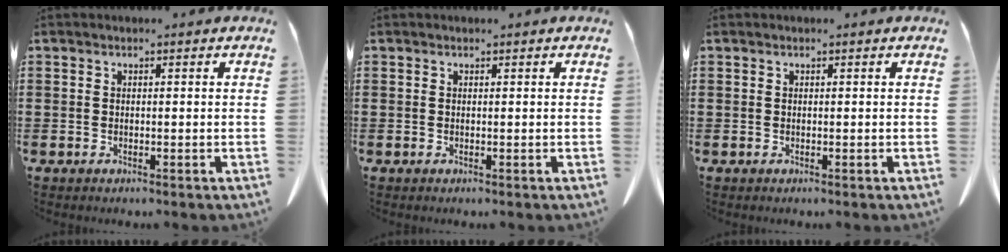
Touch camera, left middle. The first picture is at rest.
{"total": 0.0}
{"total": 0.0}